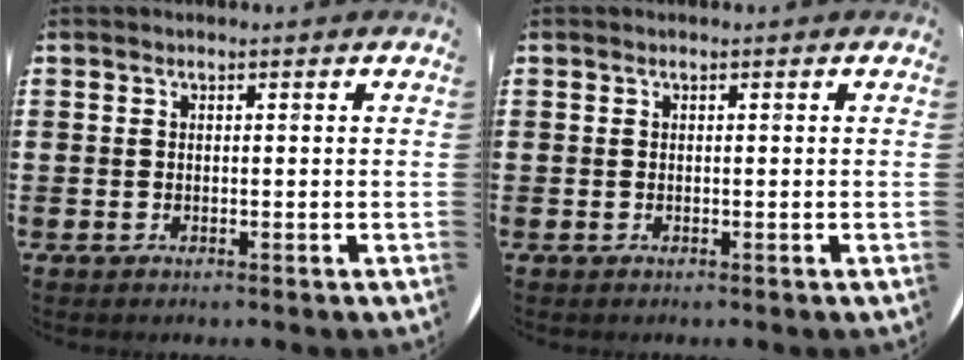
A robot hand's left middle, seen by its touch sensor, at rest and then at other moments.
{"total": 0.0}